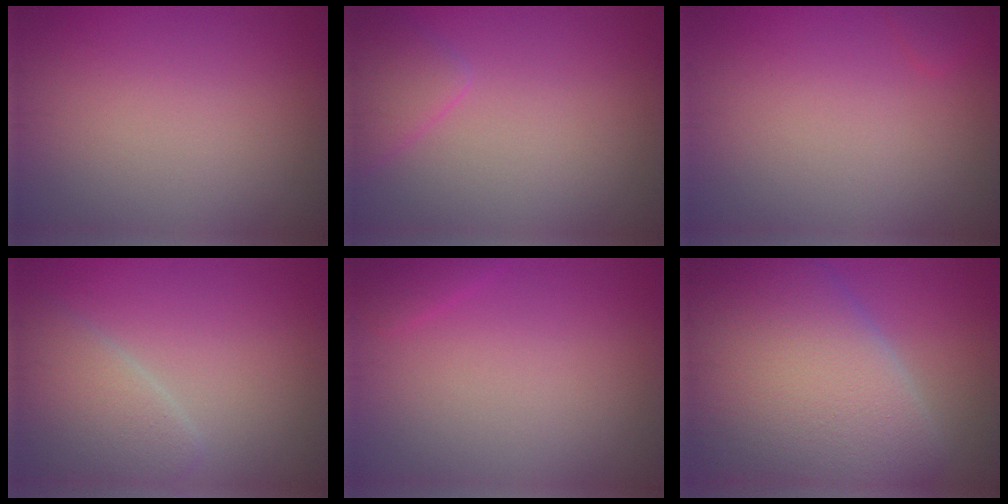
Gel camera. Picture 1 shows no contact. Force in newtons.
{"total": 2.1, "press": 2.1, "slide": 0.1}
{"total": 0.8, "press": 0.8, "slide": 0.1}
{"total": 4.0, "press": 4.0, "slide": 0.4}
{"total": 1.1, "press": 1.1, "slide": 0.1}
{"total": 14.5, "press": 14.4, "slide": 0.8}